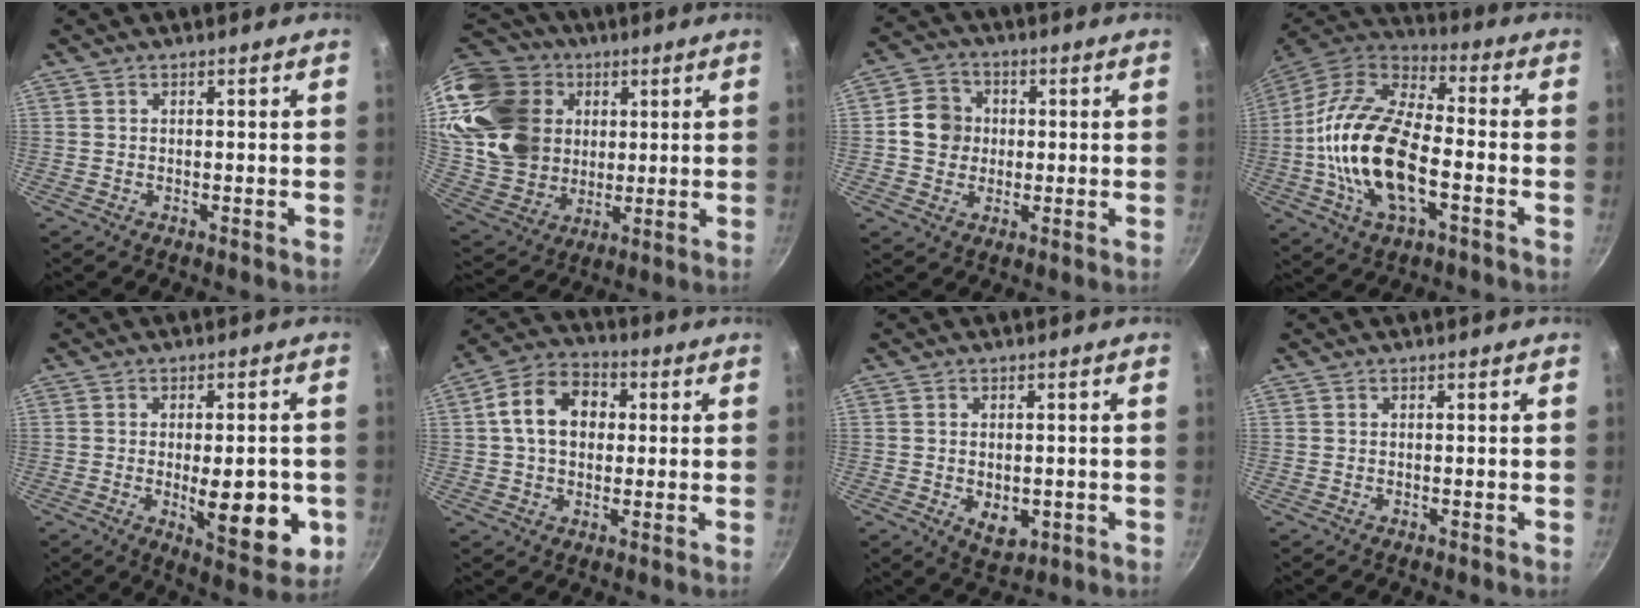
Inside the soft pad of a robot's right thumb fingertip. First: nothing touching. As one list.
[{"total": 23.1, "force": [6.7, 18.5, 12.2], "torque": [-0.199, 0.000, 0.143]}, {"total": 7.4, "force": [0.3, 6.8, 3.1], "torque": [-0.021, 0.010, -0.009]}, {"total": 20.8, "force": [-4.0, 10.2, 17.6], "torque": [-0.330, 0.031, -0.087]}, {"total": 13.3, "force": [-2.5, 5.4, 11.9], "torque": [-0.130, -0.011, -0.026]}, {"total": 11.7, "force": [1.6, 8.7, 7.7], "torque": [-0.105, 0.023, 0.011]}, {"total": 5.3, "force": [-0.9, 3.5, 3.8], "torque": [-0.048, -0.009, -0.004]}, {"total": 0.0}]